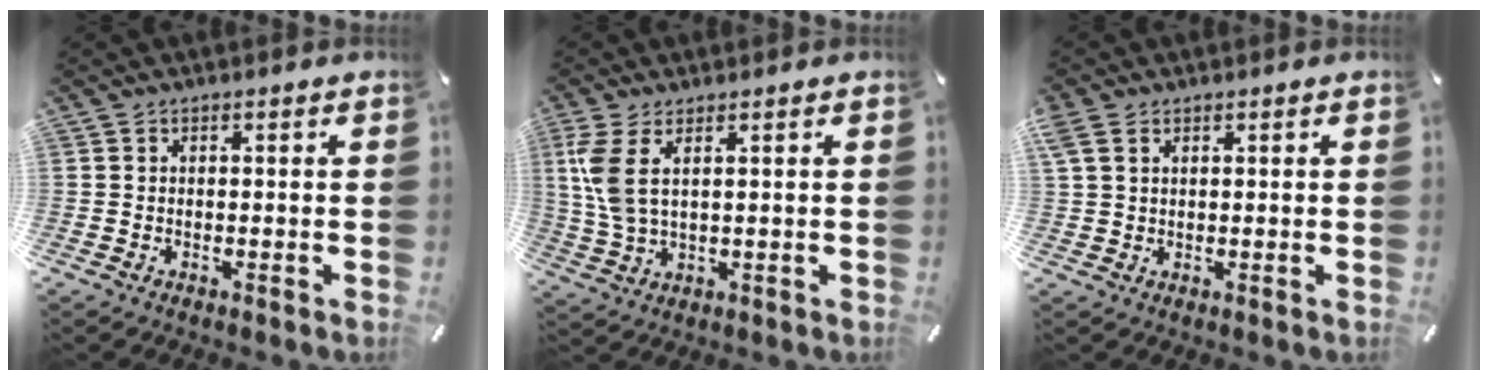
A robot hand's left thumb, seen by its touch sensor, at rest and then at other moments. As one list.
[{"total": 7.4, "force": [2.4, 2.8, 6.4], "torque": [-0.152, -0.008, 0.039]}, {"total": 3.6, "force": [1.7, 2.6, 1.8], "torque": [-0.047, 0.001, 0.032]}]